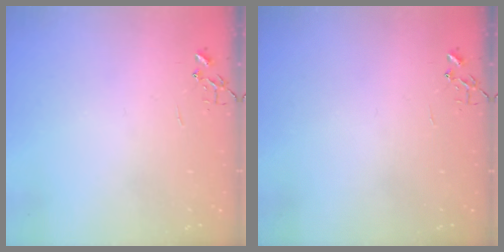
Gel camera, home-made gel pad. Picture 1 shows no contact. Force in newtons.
{"total": 0.0}